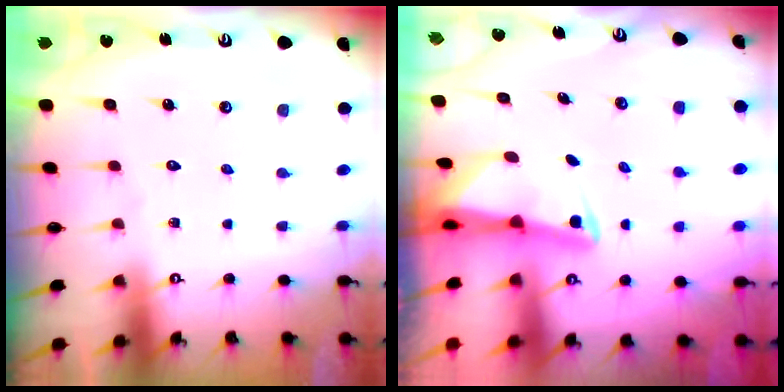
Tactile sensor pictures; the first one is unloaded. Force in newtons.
{"total": 2.3, "press": 2.3, "slide": 0.5}